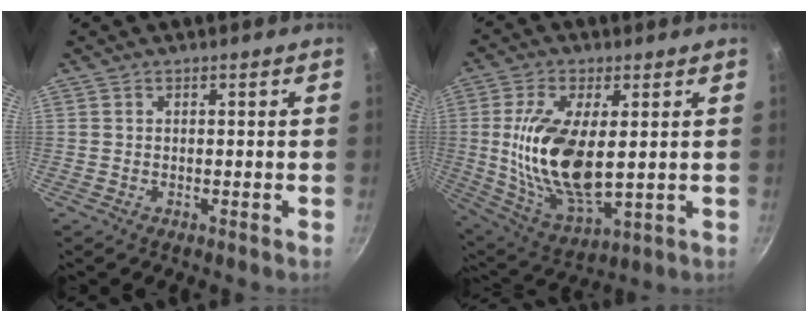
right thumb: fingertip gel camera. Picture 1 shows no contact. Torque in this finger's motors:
{"motor_torque": [1.07, 1.76, 1.83, -0.29, 0.46]}